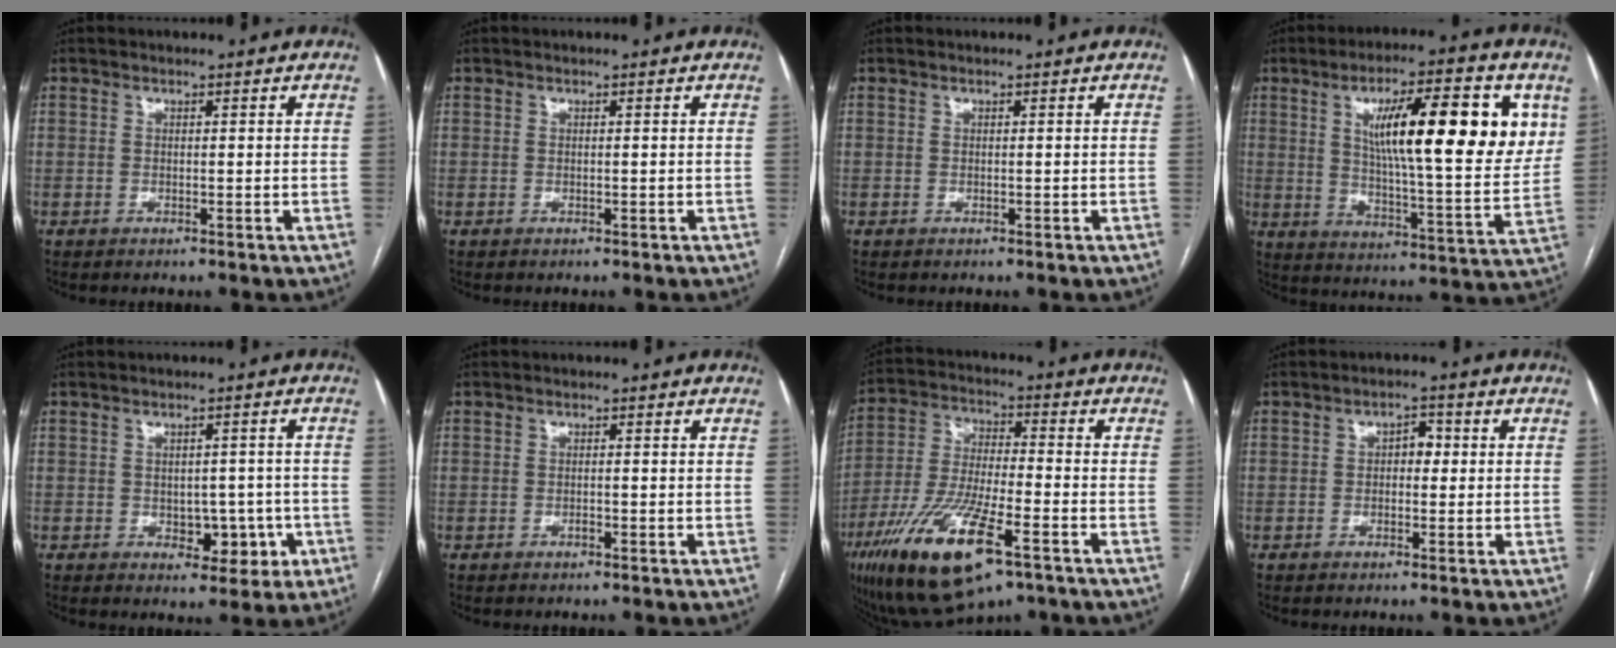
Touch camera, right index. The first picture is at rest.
{"total": 0.0}
{"total": 0.0}
{"total": 20.0, "force": [6.6, 3.9, 18.4], "torque": [-0.268, 0.008, 0.099]}
{"total": 5.5, "force": [-1.4, 3.8, 3.7], "torque": [-0.030, 0.014, -0.007]}
{"total": 0.6, "force": [-0.3, 0.2, 0.4], "torque": [-0.007, 0.001, -0.005]}
{"total": 17.4, "force": [-9.1, 4.3, 14.1], "torque": [-0.297, -0.027, -0.158]}
{"total": 2.6, "force": [0.2, 1.6, 2.1], "torque": [-0.027, 0.015, 0.000]}